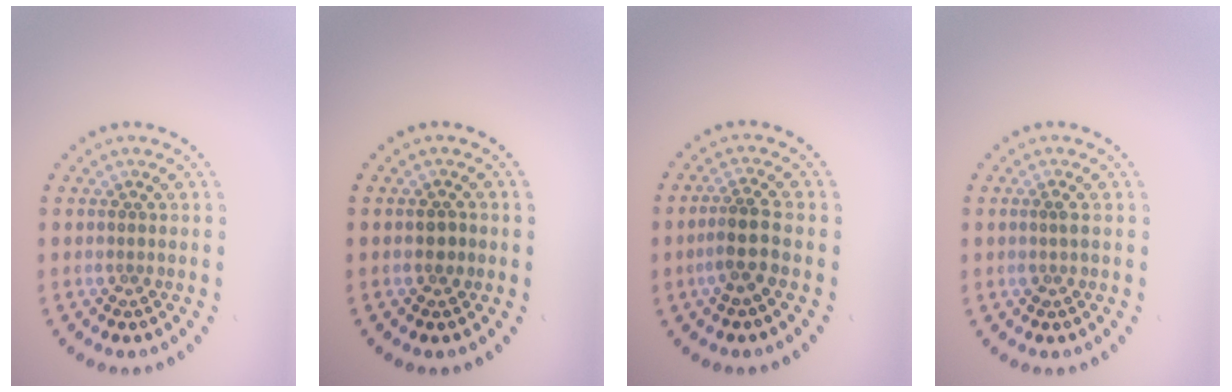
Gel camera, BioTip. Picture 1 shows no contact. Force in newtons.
{"total": 1.2, "press": 1.2, "slide": 0.2}
{"total": 2.6, "press": 2.3, "slide": 1.3}
{"total": 0.7, "press": 0.7, "slide": 0.3}